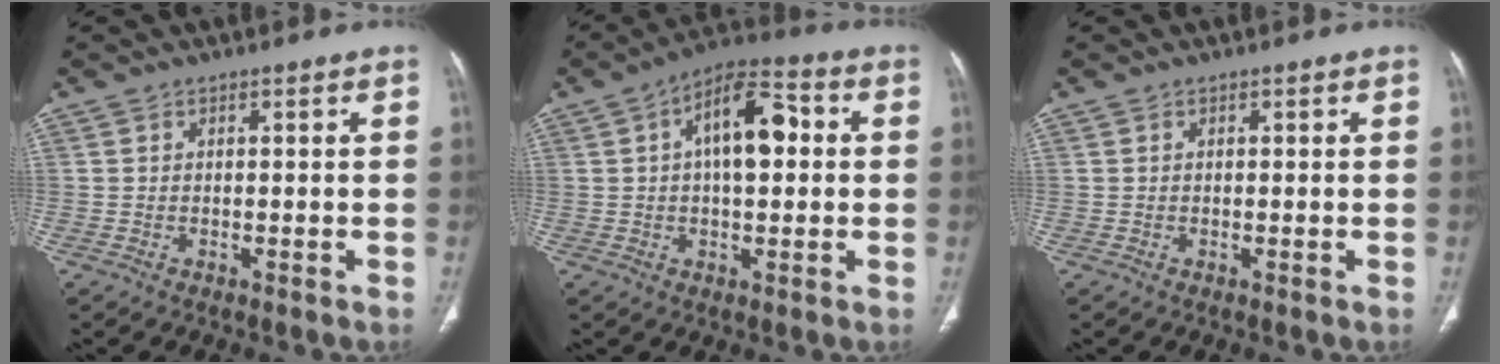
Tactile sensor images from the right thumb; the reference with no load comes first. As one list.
[{"total": 12.6, "force": [2.2, 6.2, 10.7], "torque": [-0.156, 0.025, 0.025]}, {"total": 0.0}]